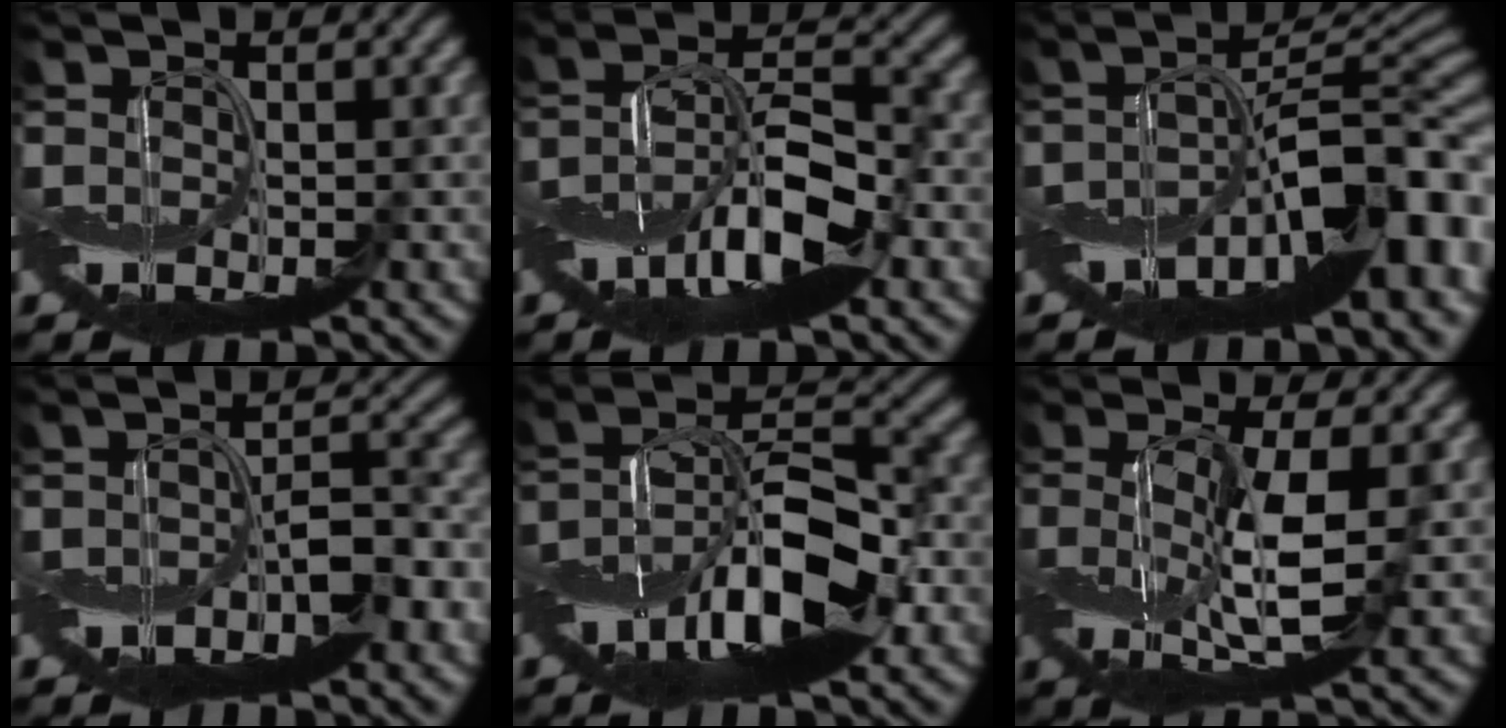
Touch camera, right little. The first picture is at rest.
{"total": 8.3, "force": [-4.0, 2.9, 6.7], "torque": [-0.124, 0.011, -0.081]}
{"total": 14.8, "force": [-4.3, 5.7, 12.9], "torque": [-0.170, 0.000, -0.066]}
{"total": 4.8, "force": [-1.9, 1.6, 4.1], "torque": [-0.069, 0.004, -0.034]}
{"total": 10.1, "force": [-4.2, 3.7, 8.4], "torque": [-0.148, 0.018, -0.083]}
{"total": 5.9, "force": [-0.1, 1.6, 5.6], "torque": [-0.125, -0.004, -0.003]}